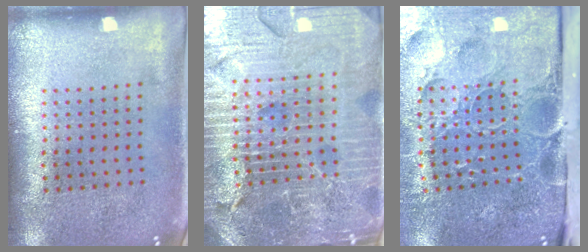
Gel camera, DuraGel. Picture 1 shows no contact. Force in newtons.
{"total": 5.9, "press": 5.2, "slide": 2.7}
{"total": 5.2, "press": 4.1, "slide": 3.2}